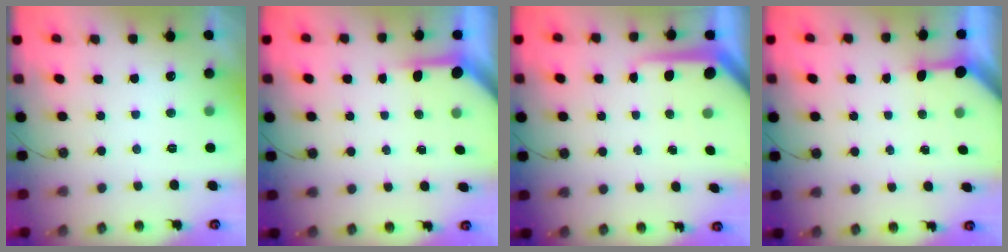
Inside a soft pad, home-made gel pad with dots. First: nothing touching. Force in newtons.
{"total": 3.8, "press": 3.8, "slide": 0.4}
{"total": 7.8, "press": 7.8, "slide": 0.2}
{"total": 3.4, "press": 3.4, "slide": 0.3}